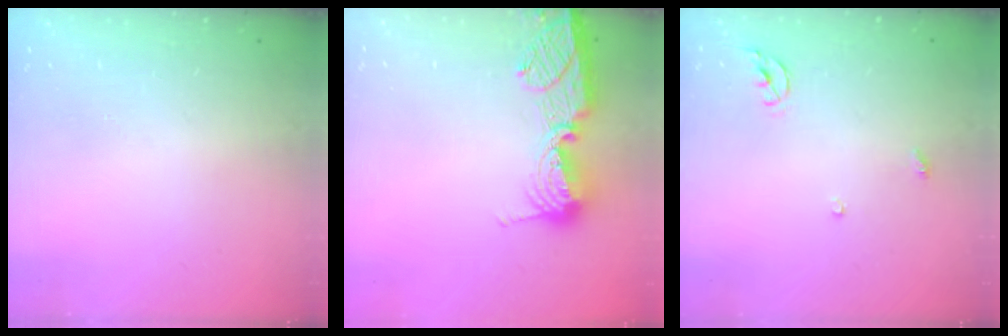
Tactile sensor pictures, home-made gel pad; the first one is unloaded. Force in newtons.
{"total": 12.7, "press": 12.6, "slide": 1.2}
{"total": 5.7, "press": 5.6, "slide": 0.5}